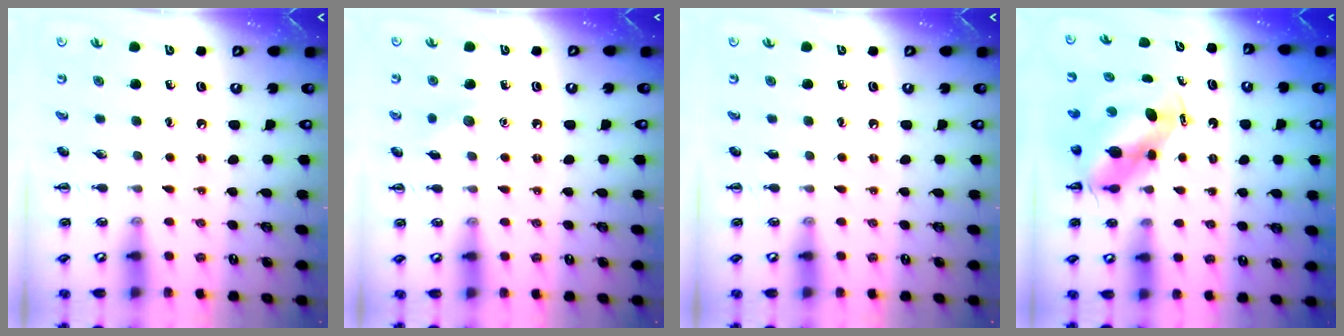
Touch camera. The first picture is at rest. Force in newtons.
{"total": 5.6, "press": 5.4, "slide": 1.5}
{"total": 0.0}
{"total": 6.2, "press": 6.1, "slide": 1.1}